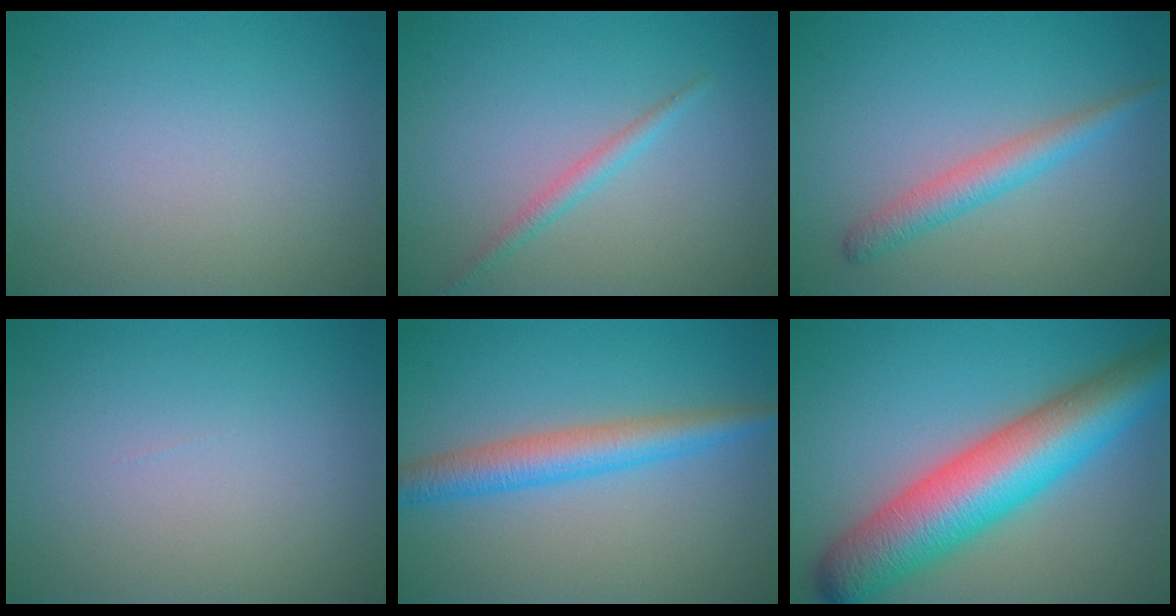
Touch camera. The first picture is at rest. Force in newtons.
{"total": 1.5, "press": 1.5, "slide": 0.0}
{"total": 2.8, "press": 2.8, "slide": 0.0}
{"total": 0.0}
{"total": 4.2, "press": 4.2, "slide": 0.1}
{"total": 11.2, "press": 11.2, "slide": 0.3}